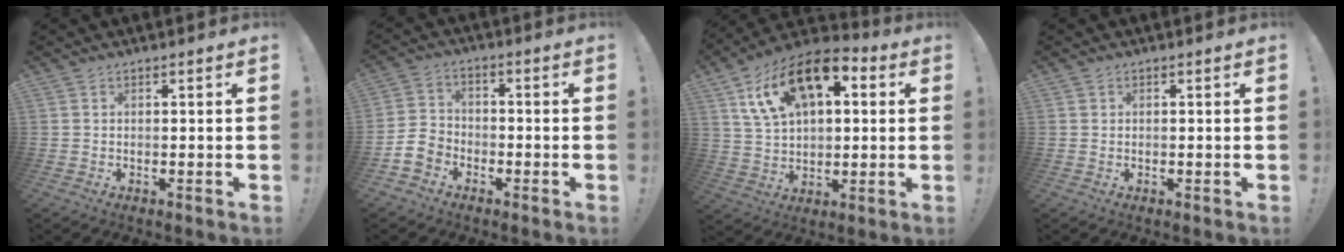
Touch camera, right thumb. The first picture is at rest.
{"total": 7.7, "force": [-5.0, 5.4, 2.6], "torque": [-0.062, 0.033, -0.093]}
{"total": 18.2, "force": [8.4, 10.8, 11.9], "torque": [-0.194, -0.029, 0.156]}
{"total": 0.6, "force": [0.2, 0.5, 0.0], "torque": [0.000, 0.002, 0.005]}